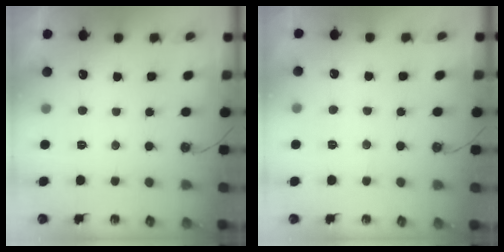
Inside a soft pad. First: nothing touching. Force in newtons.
{"total": 4.9, "press": 4.9, "slide": 0.7}